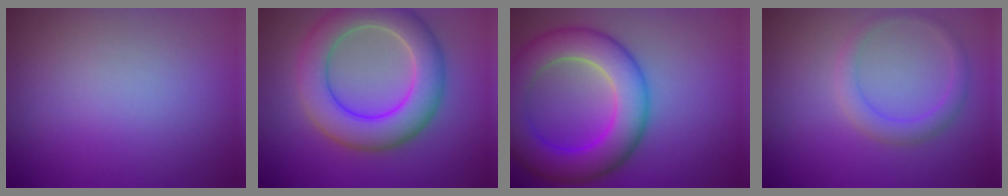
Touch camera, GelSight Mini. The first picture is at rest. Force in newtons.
{"total": 7.6, "press": 7.6, "slide": 0.4}
{"total": 8.1, "press": 8.1, "slide": 0.4}
{"total": 2.0, "press": 2.0, "slide": 0.1}